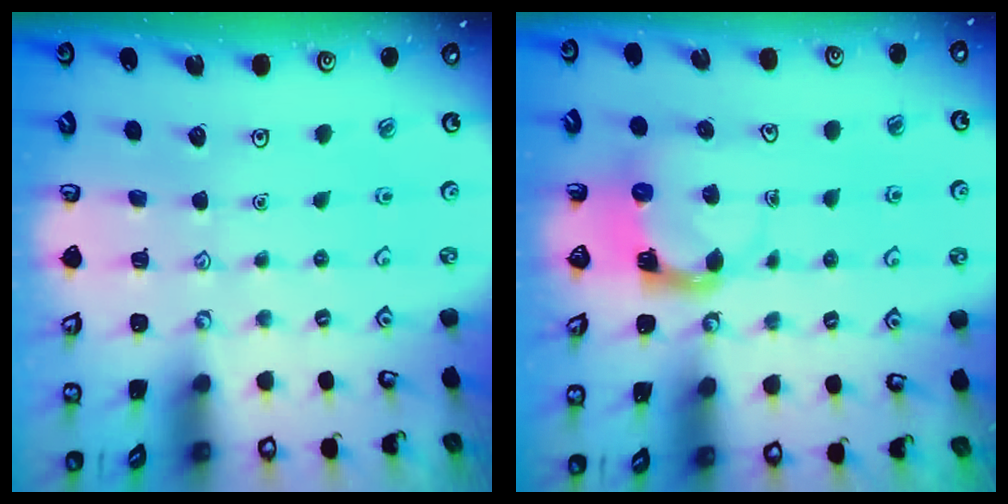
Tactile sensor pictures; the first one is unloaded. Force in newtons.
{"total": 3.7, "press": 3.7, "slide": 0.7}